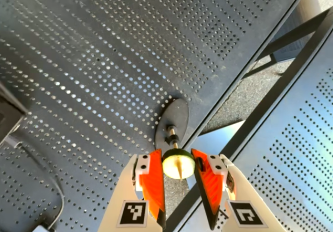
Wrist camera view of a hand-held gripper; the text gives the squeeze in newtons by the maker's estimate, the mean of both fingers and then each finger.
{"total": 8.8, "left": 8.5, "right": 9.0}